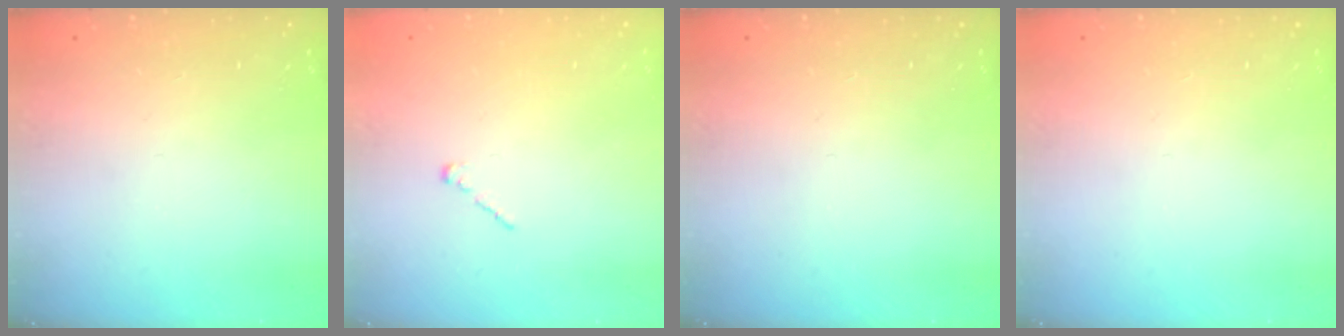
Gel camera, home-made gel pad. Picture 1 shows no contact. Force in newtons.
{"total": 1.0, "press": 0.8, "slide": 0.5}
{"total": 0.0}
{"total": 0.0}